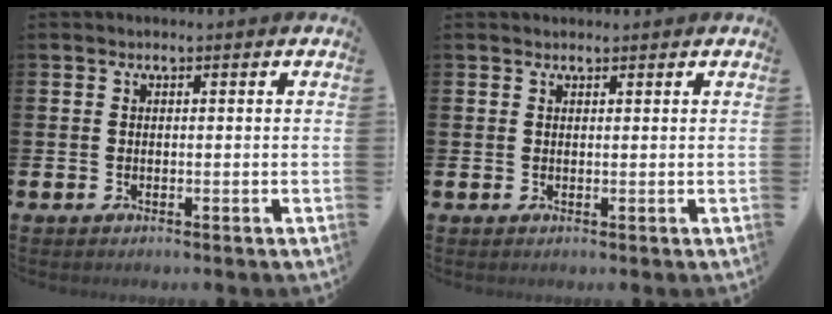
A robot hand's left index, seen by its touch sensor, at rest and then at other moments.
{"total": 0.9, "force": [0.8, 0.3, 0.0], "torque": [0.007, -0.001, 0.014]}